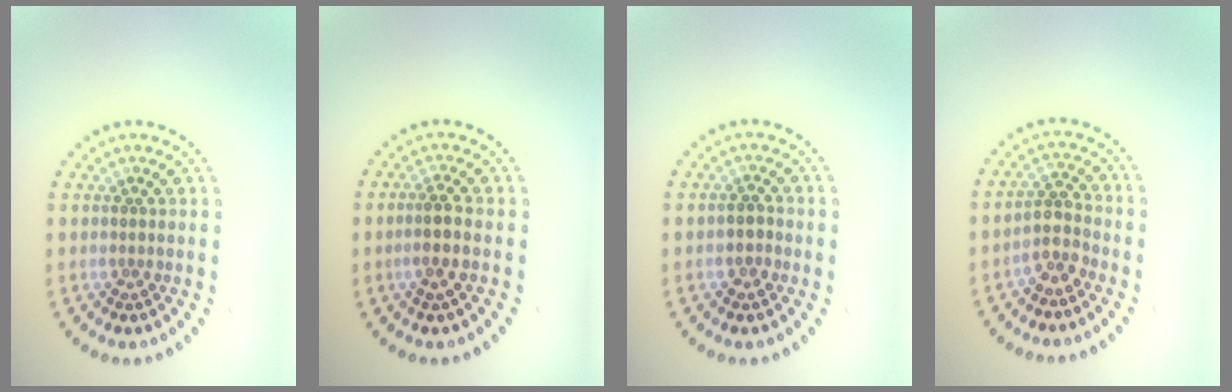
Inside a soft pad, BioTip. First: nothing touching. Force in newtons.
{"total": 2.4, "press": 2.2, "slide": 1.0}
{"total": 1.2, "press": 1.2, "slide": 0.2}
{"total": 2.2, "press": 1.9, "slide": 1.1}